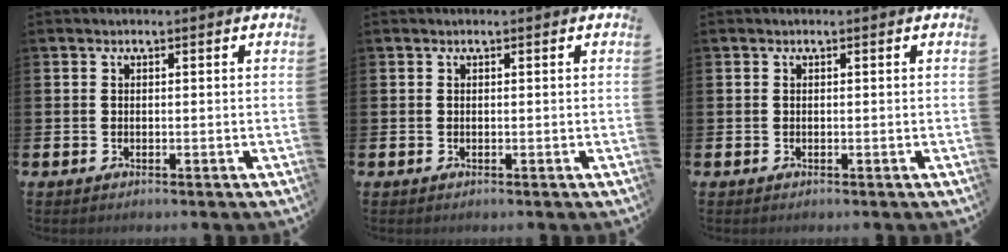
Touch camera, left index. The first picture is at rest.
{"total": 0.0}
{"total": 0.0}